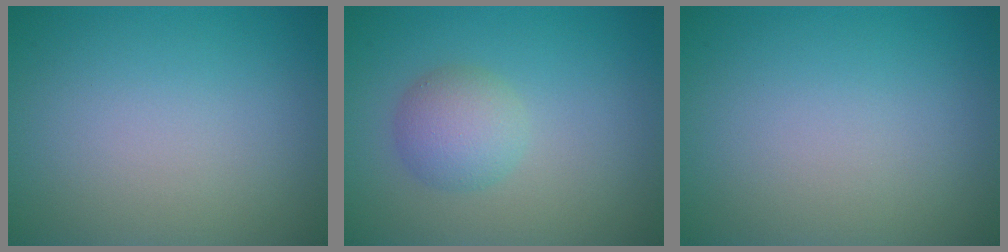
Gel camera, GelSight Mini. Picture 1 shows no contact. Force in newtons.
{"total": 3.0, "press": 3.0, "slide": 0.1}
{"total": 0.0}